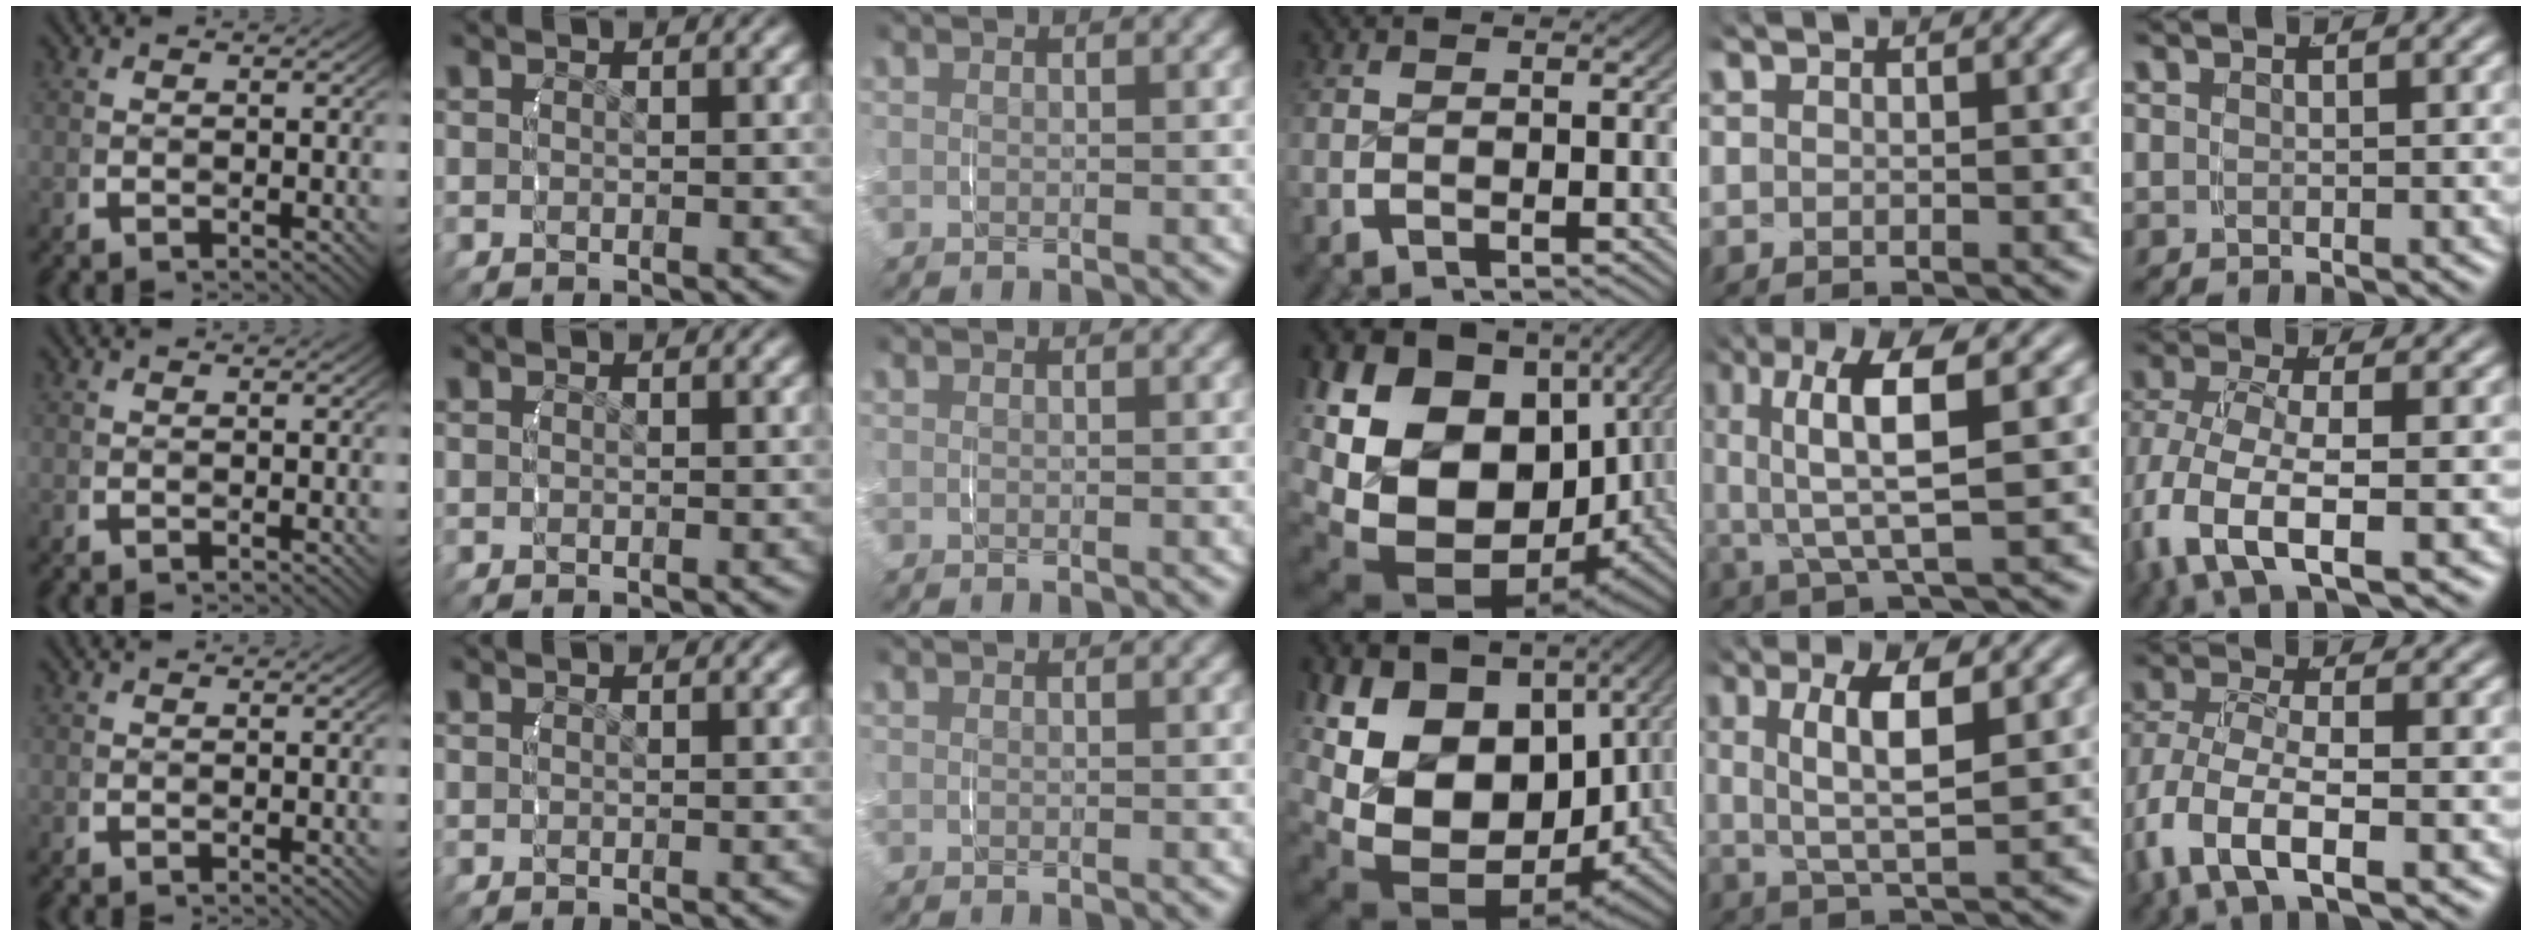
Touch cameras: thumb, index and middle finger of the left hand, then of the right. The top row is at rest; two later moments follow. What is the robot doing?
{"motion": "grasp_and_lifting", "object": "towel"}